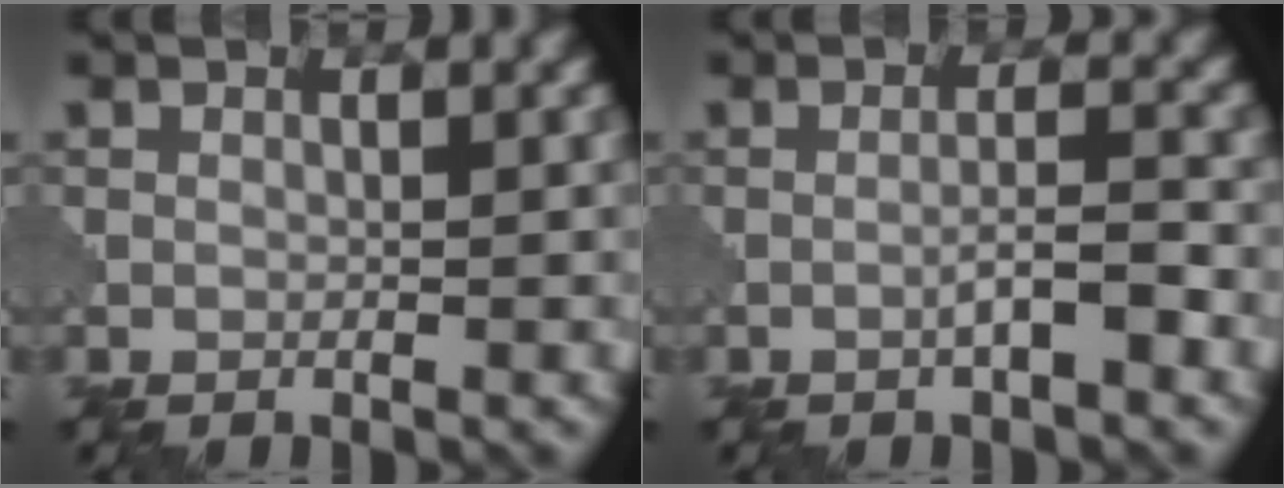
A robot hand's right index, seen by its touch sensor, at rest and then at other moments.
{"total": 2.4, "force": [-1.1, 0.2, 2.2], "torque": [-0.036, 0.010, -0.020]}